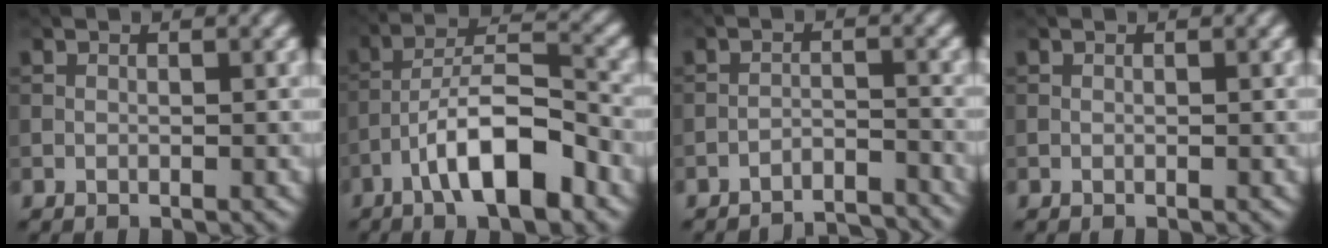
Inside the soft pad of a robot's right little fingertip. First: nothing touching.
{"total": 8.7, "force": [-4.5, 2.5, 6.9], "torque": [-0.111, 0.021, -0.081]}
{"total": 5.0, "force": [-4.8, 0.6, 1.0], "torque": [-0.017, -0.001, -0.075]}
{"total": 0.0}